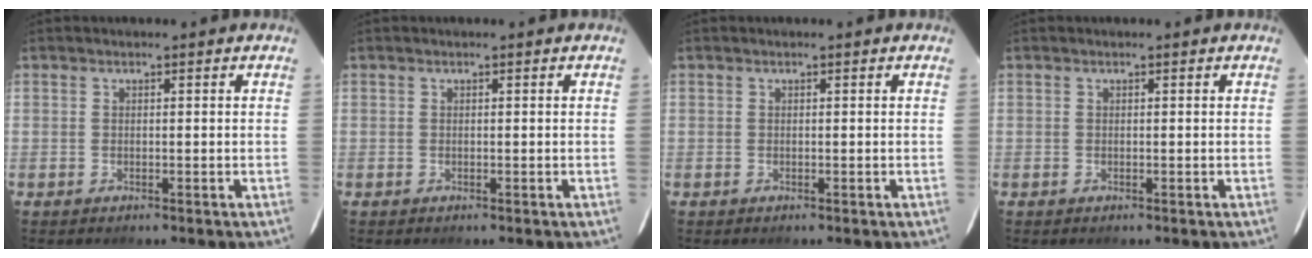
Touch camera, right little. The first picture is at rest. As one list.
[{"total": 0.0}, {"total": 0.0}, {"total": 0.0}]